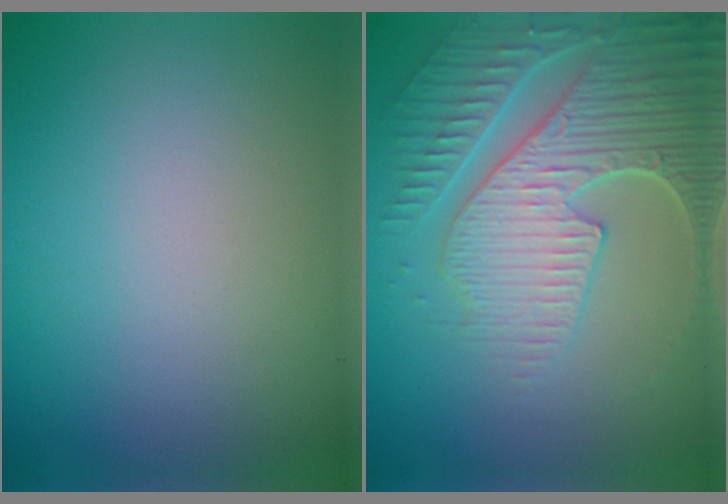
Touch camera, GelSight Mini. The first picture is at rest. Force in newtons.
{"total": 6.7, "press": 5.5, "slide": 3.9}